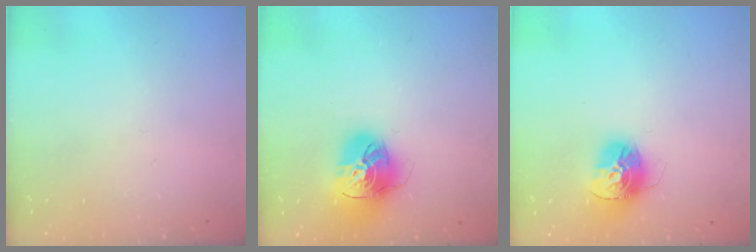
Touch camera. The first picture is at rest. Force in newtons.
{"total": 16.3, "press": 16.2, "slide": 1.6}
{"total": 14.6, "press": 14.6, "slide": 1.5}